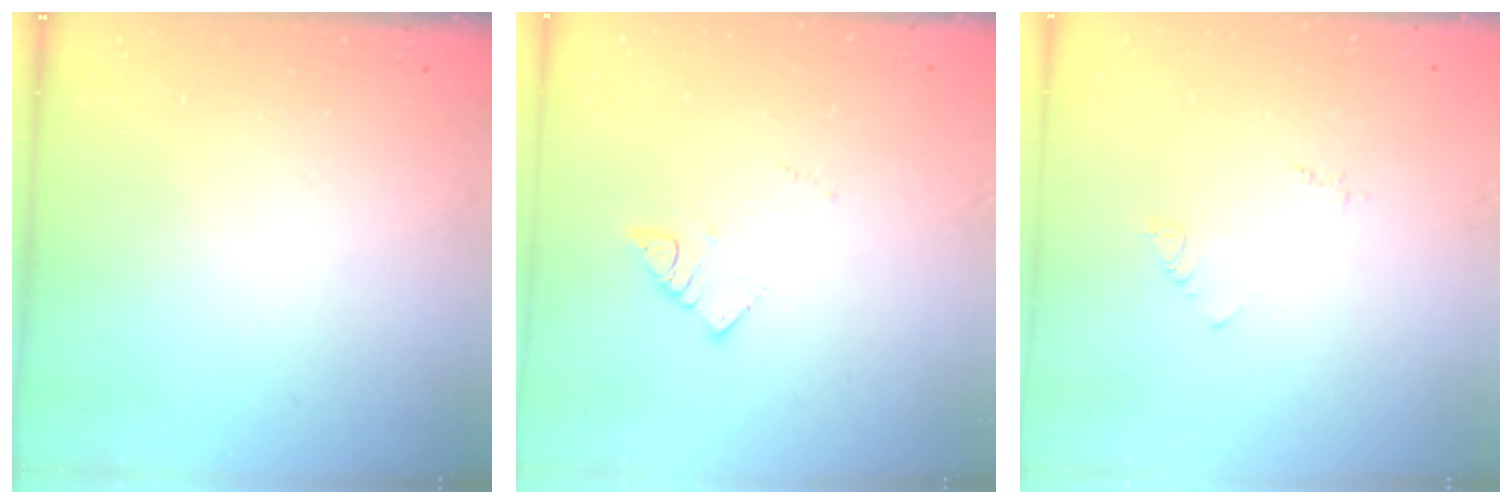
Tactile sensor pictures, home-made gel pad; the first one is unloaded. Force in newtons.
{"total": 2.6, "press": 2.6, "slide": 0.1}
{"total": 2.9, "press": 2.9, "slide": 0.4}